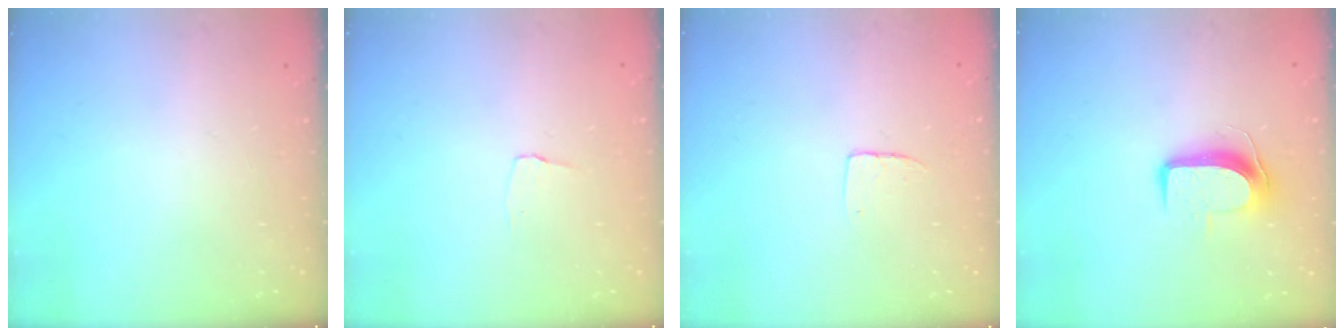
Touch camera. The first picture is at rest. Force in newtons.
{"total": 2.9, "press": 2.8, "slide": 0.3}
{"total": 3.8, "press": 3.8, "slide": 0.2}
{"total": 8.8, "press": 8.8, "slide": 0.6}